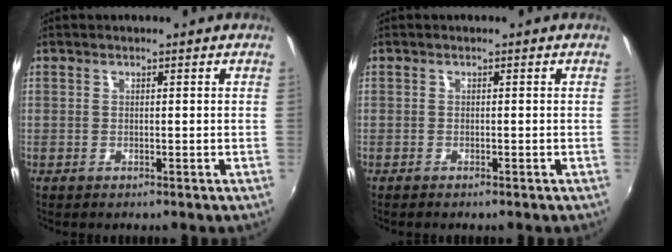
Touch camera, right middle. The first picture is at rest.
{"total": 0.6, "force": [-0.5, 0.2, 0.3], "torque": [-0.007, -0.002, -0.010]}